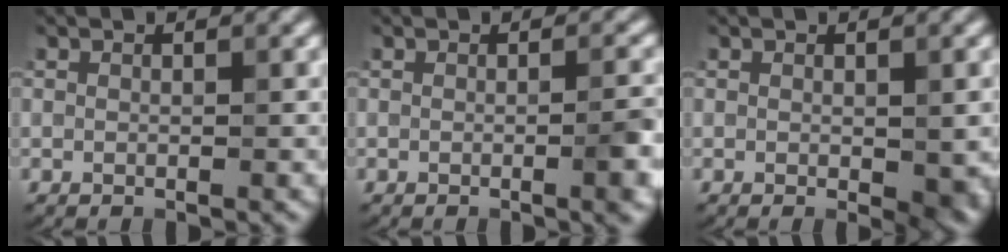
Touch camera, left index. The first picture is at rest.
{"total": 2.7, "force": [-0.5, 0.6, 2.6], "torque": [-0.028, 0.003, -0.009]}
{"total": 2.8, "force": [-0.4, 1.4, 2.4], "torque": [-0.029, -0.009, 0.001]}